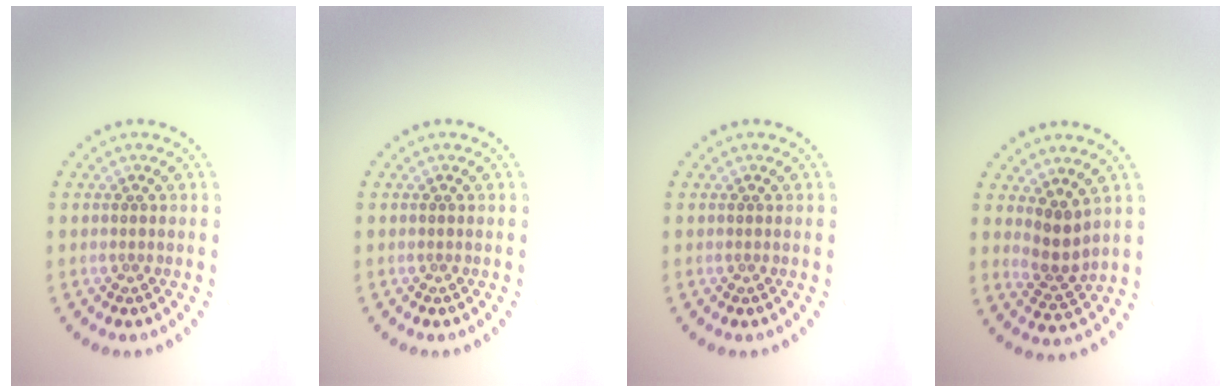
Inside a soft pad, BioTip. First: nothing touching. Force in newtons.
{"total": 0.0}
{"total": 0.0}
{"total": 2.7, "press": 2.1, "slide": 1.6}